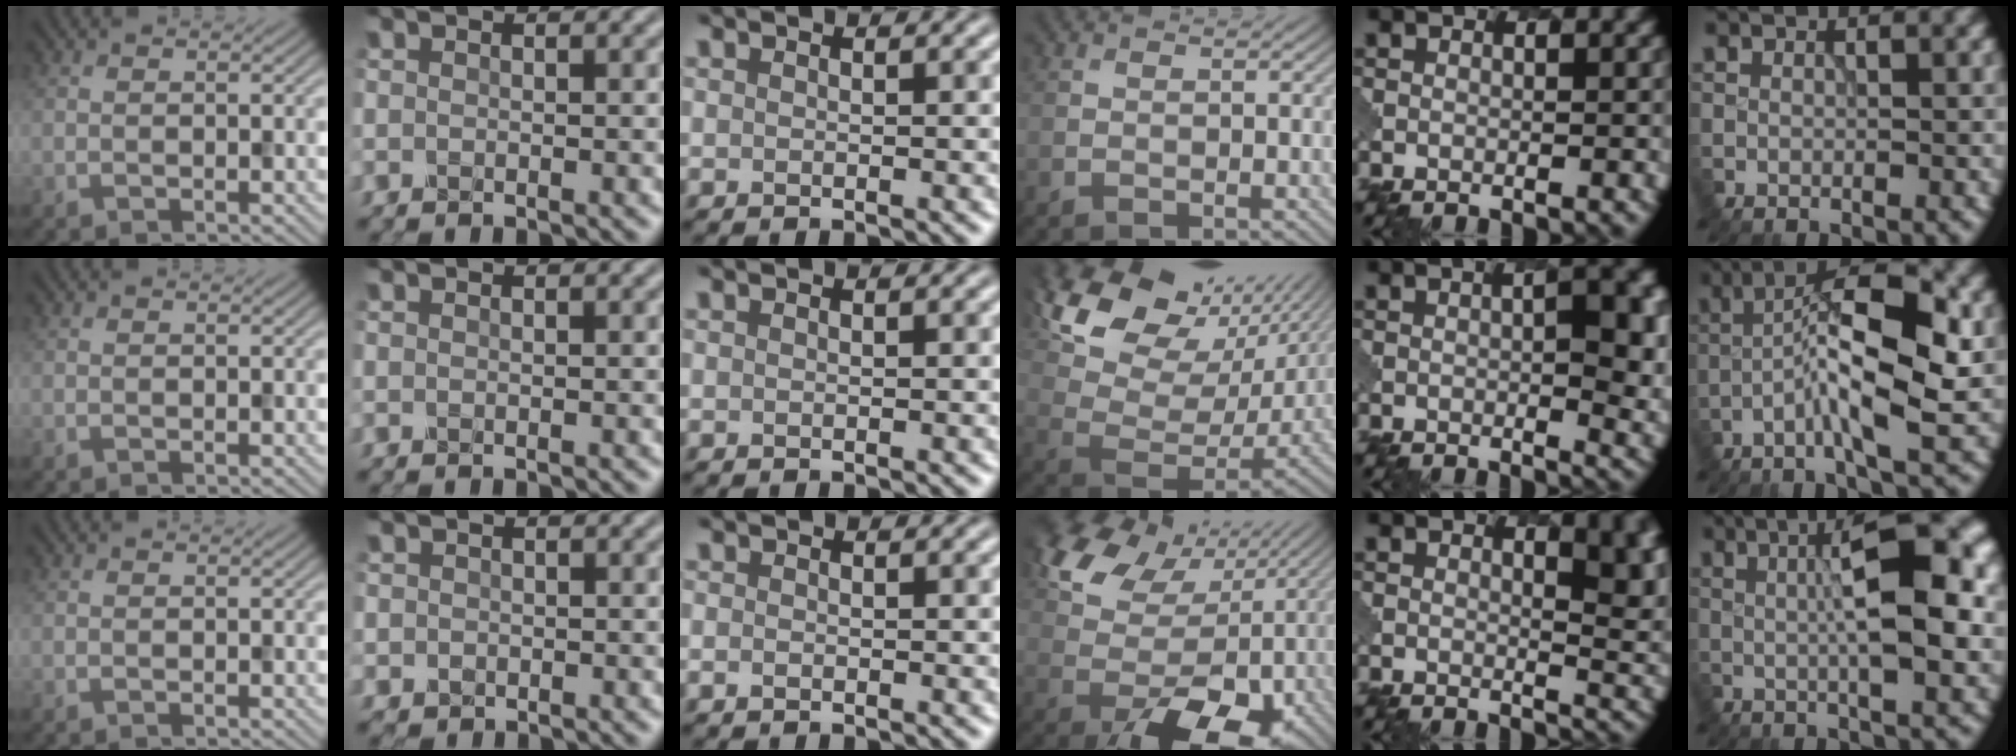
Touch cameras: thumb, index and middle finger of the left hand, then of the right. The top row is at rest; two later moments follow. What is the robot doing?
{"motion": "dispense", "object": "glue stick"}